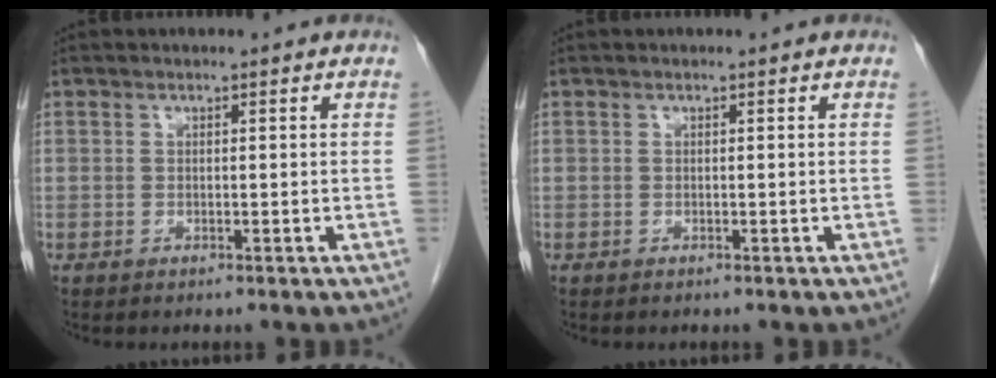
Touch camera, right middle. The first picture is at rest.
{"total": 0.0}